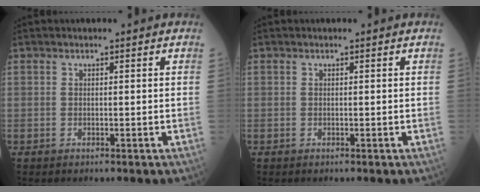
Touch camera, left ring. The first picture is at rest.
{"total": 0.0}